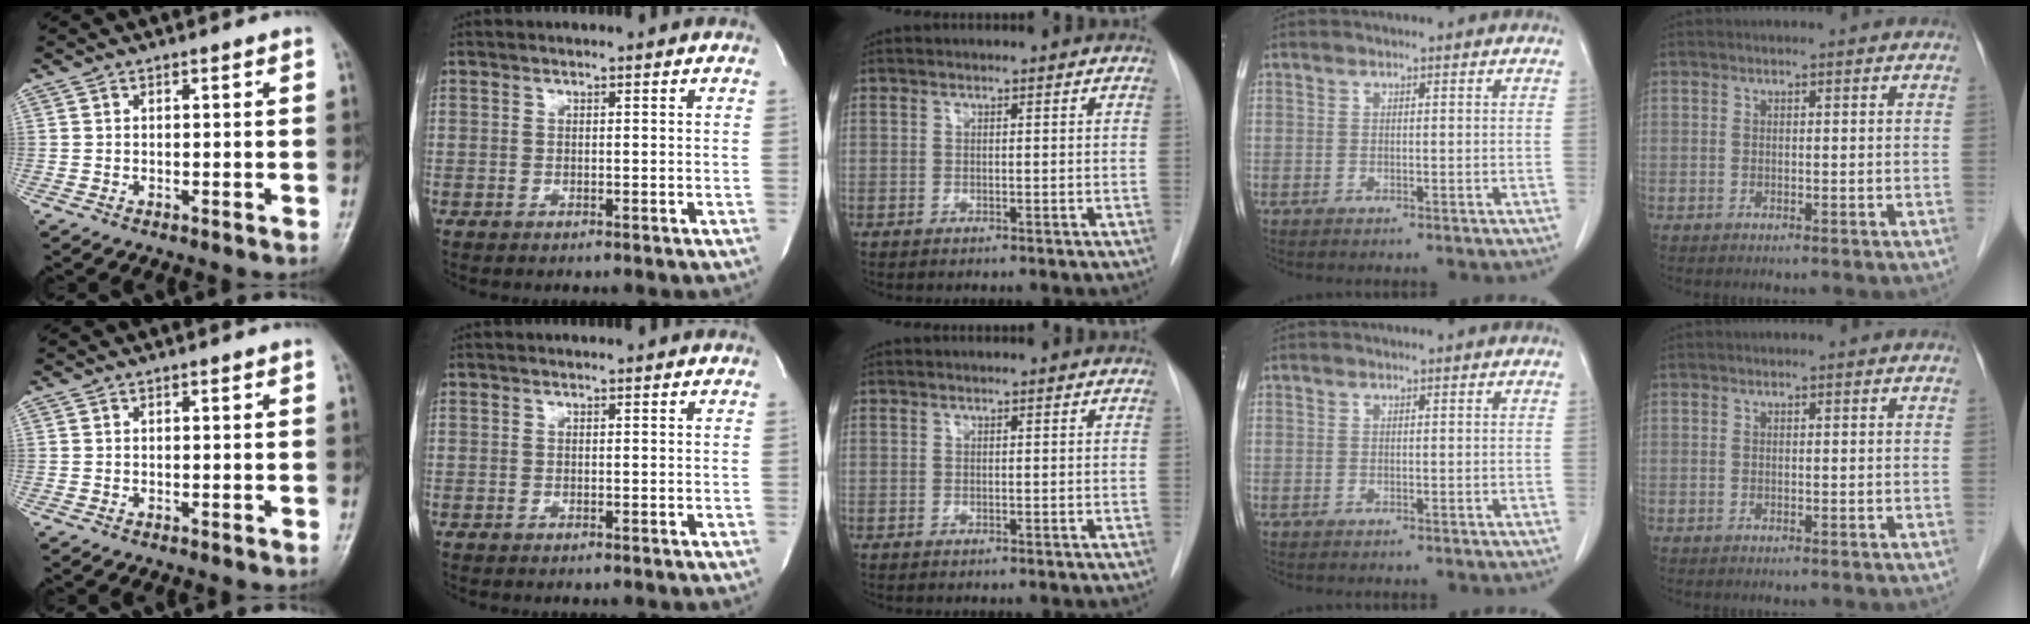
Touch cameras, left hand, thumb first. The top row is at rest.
{}